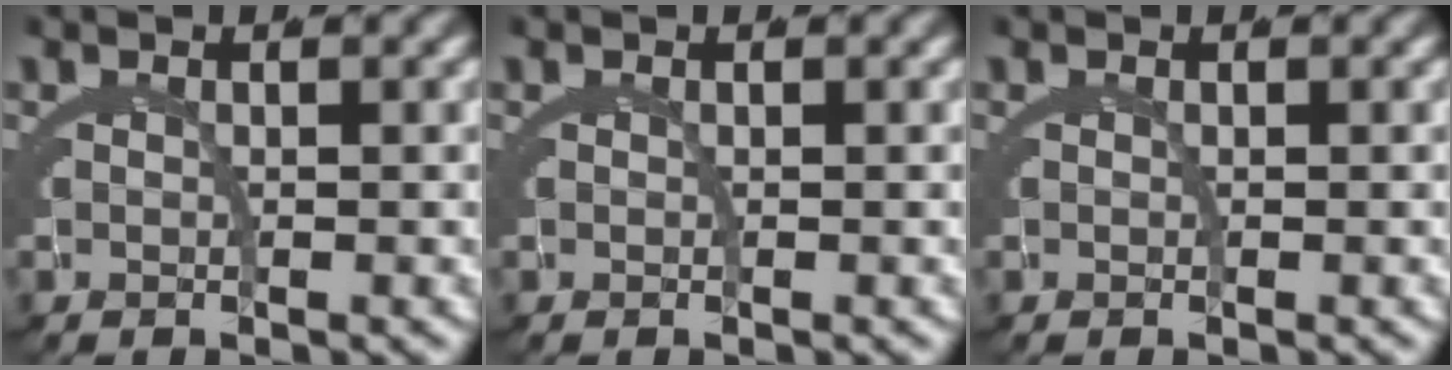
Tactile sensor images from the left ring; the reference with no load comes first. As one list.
[{"total": 0.0}, {"total": 0.0}]